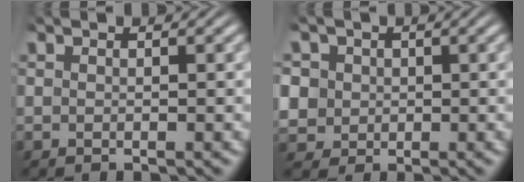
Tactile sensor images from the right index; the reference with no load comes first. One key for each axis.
{"total": 6.1, "fx": 0.2, "fy": 5.6, "fz": 2.4, "tx": -0.069, "ty": -0.020, "tz": 0.009}